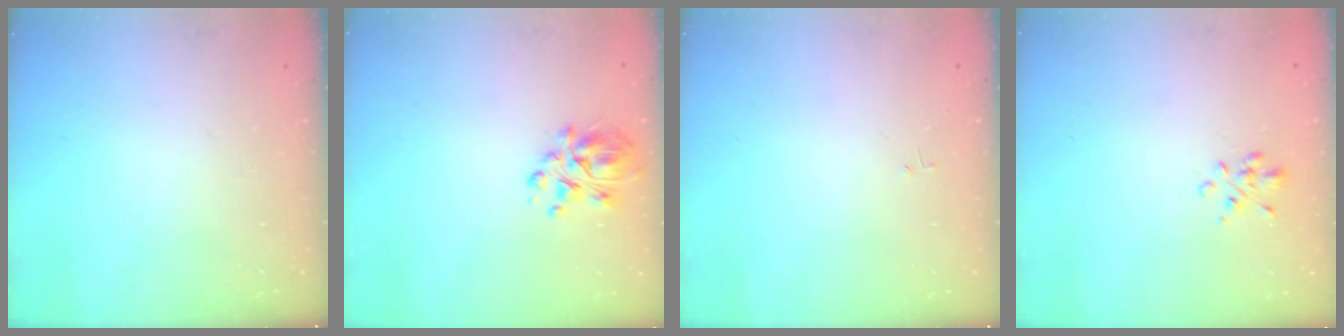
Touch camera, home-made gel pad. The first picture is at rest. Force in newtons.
{"total": 7.6, "press": 7.2, "slide": 2.5}
{"total": 0.0}
{"total": 1.4, "press": 1.3, "slide": 0.6}